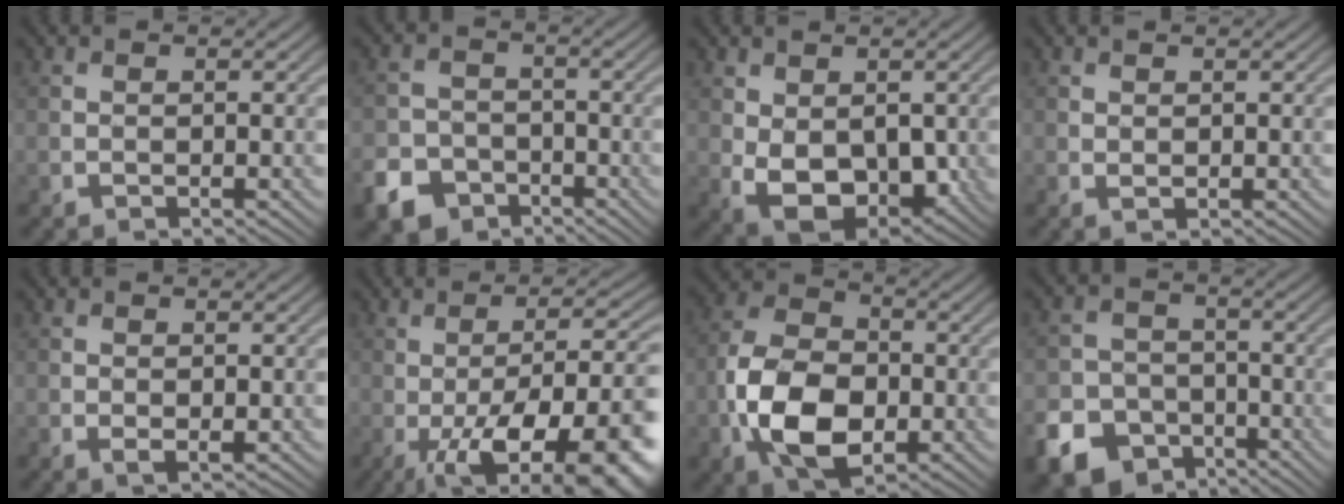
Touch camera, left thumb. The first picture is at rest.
{"total": 7.6, "force": [-4.8, 5.3, 2.6], "torque": [-0.053, -0.018, -0.091]}
{"total": 8.4, "force": [-0.8, 5.2, 6.6], "torque": [-0.136, -0.026, -0.003]}
{"total": 0.7, "force": [0.5, 0.2, 0.5], "torque": [-0.010, 0.000, 0.010]}
{"total": 1.7, "force": [-0.2, 0.9, 1.5], "torque": [-0.027, -0.008, 0.000]}
{"total": 16.5, "force": [-4.2, 5.9, 14.8], "torque": [-0.213, -0.005, -0.054]}
{"total": 11.7, "force": [-3.1, 7.4, 8.5], "torque": [-0.192, -0.010, -0.066]}
{"total": 11.2, "force": [-6.7, 8.2, 3.5], "torque": [-0.089, -0.042, -0.124]}